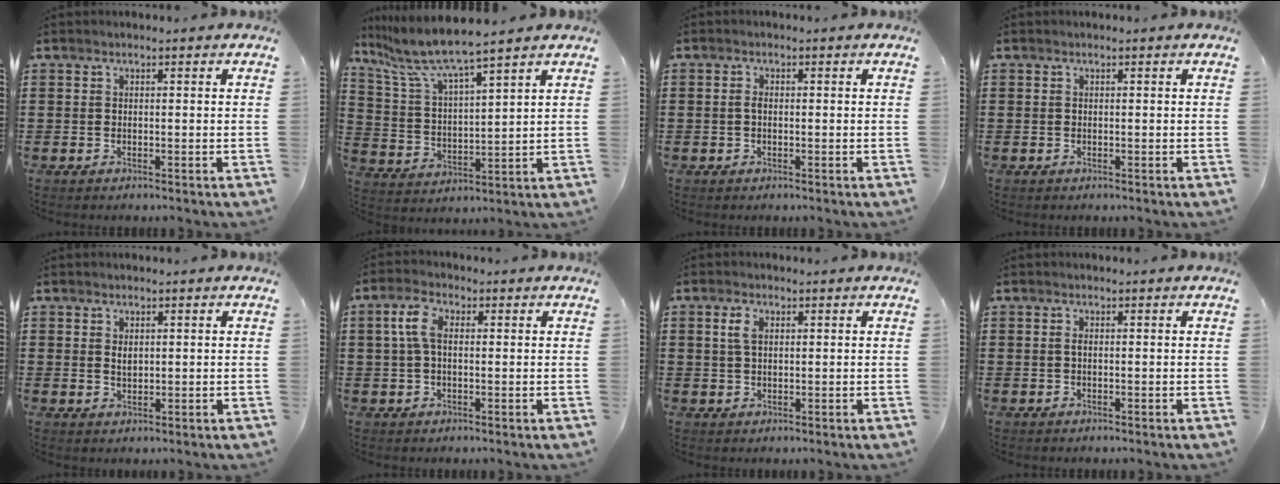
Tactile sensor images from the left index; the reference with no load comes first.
{"total": 7.0, "force": [6.0, 0.1, 3.6], "torque": [-0.098, -0.038, 0.099]}
{"total": 1.4, "force": [-0.2, 0.9, 1.0], "torque": [-0.029, 0.000, -0.007]}
{"total": 0.0}
{"total": 1.5, "force": [0.6, 0.9, 1.0], "torque": [-0.022, 0.003, 0.011]}
{"total": 5.1, "force": [1.1, 2.6, 4.3], "torque": [-0.106, 0.006, 0.013]}
{"total": 2.8, "force": [1.0, 1.7, 2.0], "torque": [-0.044, 0.007, 0.017]}
{"total": 0.8, "force": [0.0, 0.3, 0.8], "torque": [-0.017, 0.000, 0.000]}